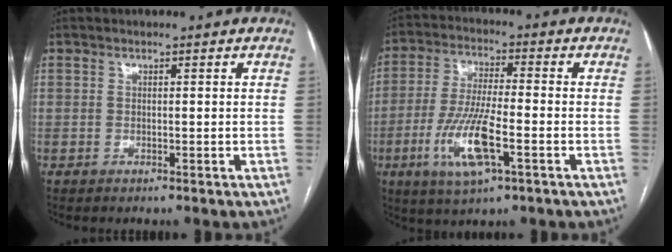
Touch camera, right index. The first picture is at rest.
{"total": 11.3, "force": [-4.1, 2.0, 10.4], "torque": [-0.214, -0.014, -0.075]}